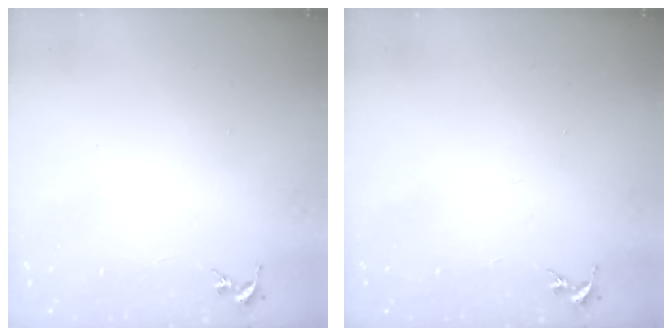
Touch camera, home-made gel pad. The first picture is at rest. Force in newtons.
{"total": 0.0}